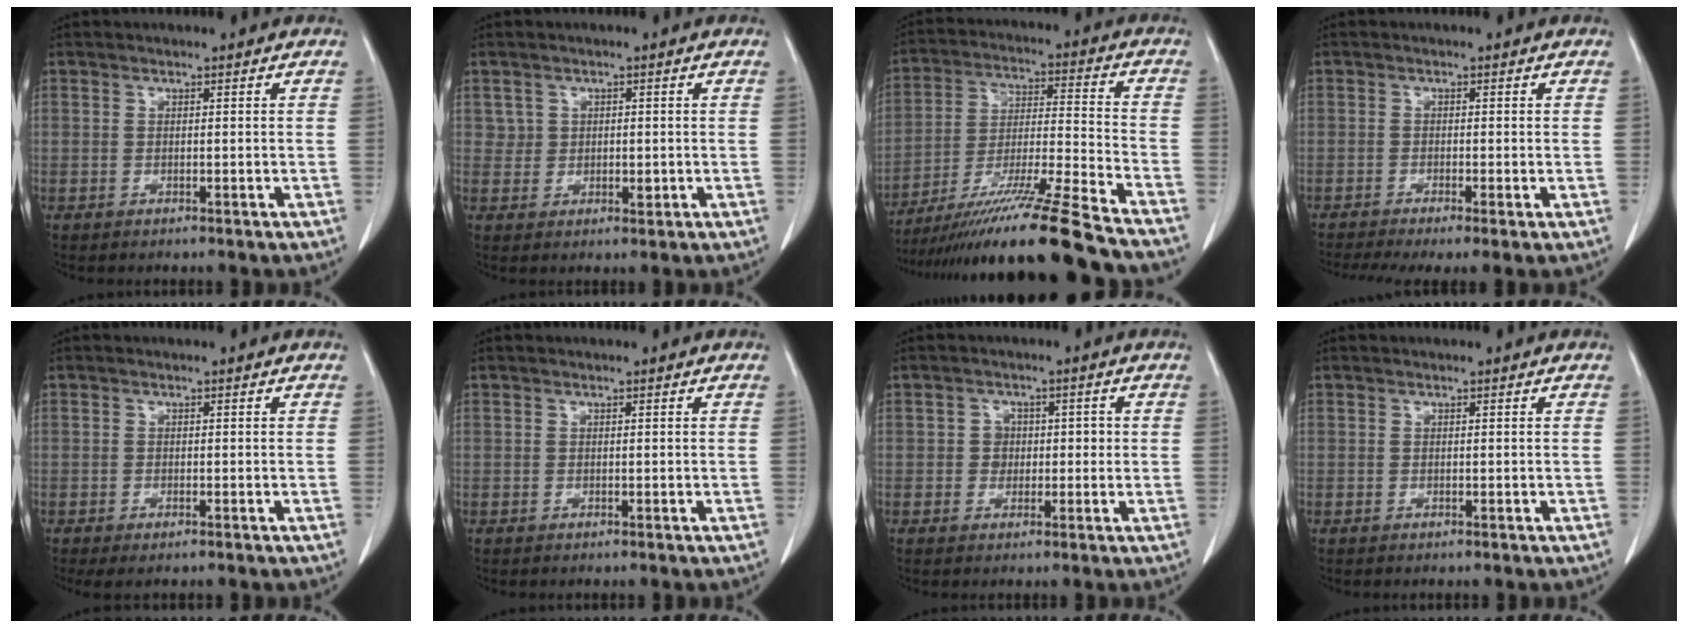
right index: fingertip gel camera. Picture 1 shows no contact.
{"total": 2.3, "force": [0.4, 2.1, 0.8], "torque": [-0.008, -0.001, 0.006]}
{"total": 20.9, "force": [-17.3, -1.7, 11.6], "torque": [-0.192, -0.028, -0.299]}
{"total": 6.4, "force": [-4.3, 1.0, 4.7], "torque": [-0.078, -0.013, -0.074]}
{"total": 1.9, "force": [-1.3, 0.5, 1.3], "torque": [-0.019, -0.006, -0.018]}
{"total": 0.0}
{"total": 2.7, "force": [-0.1, 2.5, 1.0], "torque": [-0.005, 0.011, -0.004]}
{"total": 0.0}